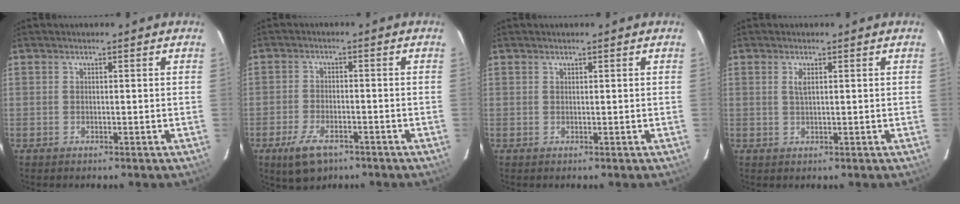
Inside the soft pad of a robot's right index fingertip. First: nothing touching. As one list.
[{"total": 7.3, "force": [-4.6, 3.5, 4.5], "torque": [-0.107, -0.011, -0.078]}, {"total": 0.0}, {"total": 1.5, "force": [0.6, 0.5, 1.3], "torque": [-0.026, 0.001, 0.010]}]